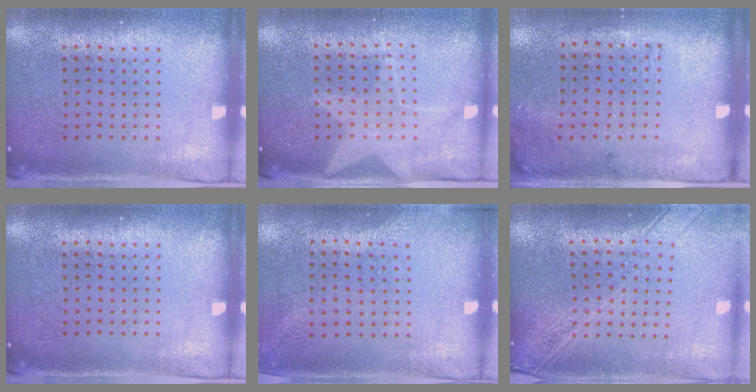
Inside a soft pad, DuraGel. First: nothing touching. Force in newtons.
{"total": 1.5, "press": 1.5, "slide": 0.3}
{"total": 1.8, "press": 1.2, "slide": 1.3}
{"total": 0.0}
{"total": 1.4, "press": 1.0, "slide": 0.9}
{"total": 2.2, "press": 1.9, "slide": 1.2}